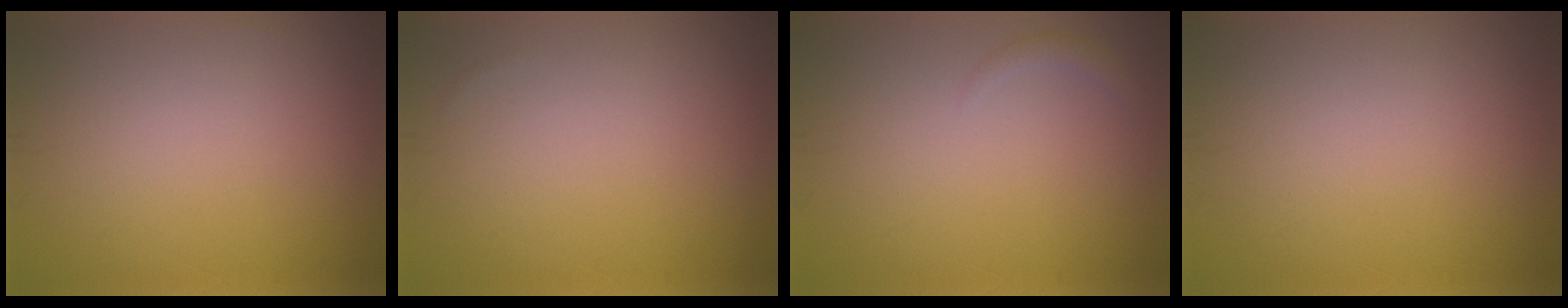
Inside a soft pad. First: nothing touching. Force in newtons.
{"total": 0.0}
{"total": 0.8, "press": 0.8, "slide": 0.1}
{"total": 0.0}